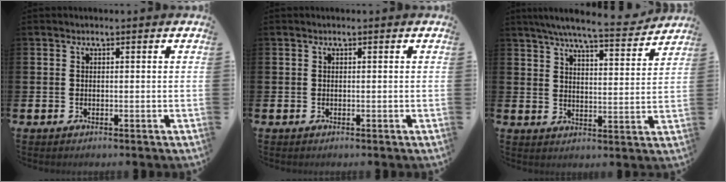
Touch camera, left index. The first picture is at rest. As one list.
[{"total": 0.0}, {"total": 7.5, "force": [7.0, 0.6, 2.8], "torque": [-0.062, -0.042, 0.120]}]